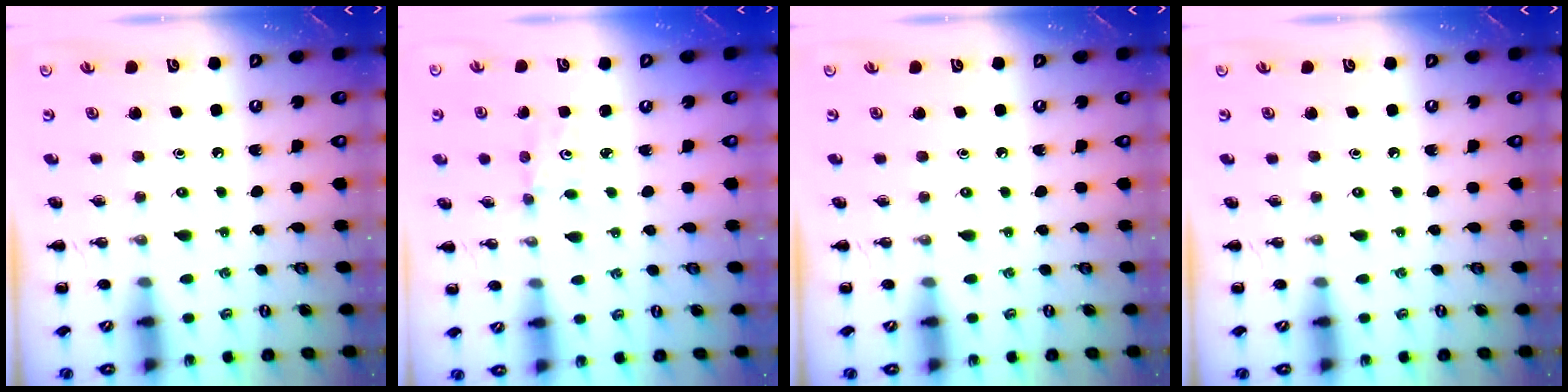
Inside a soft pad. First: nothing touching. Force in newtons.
{"total": 1.4, "press": 1.3, "slide": 0.5}
{"total": 0.0}
{"total": 0.0}